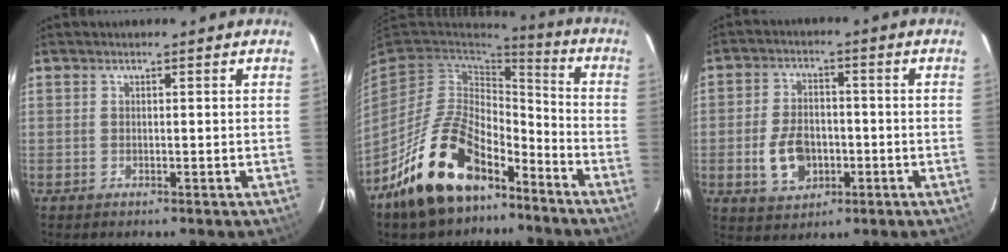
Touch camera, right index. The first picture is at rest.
{"total": 20.0, "force": [-13.0, 10.3, 11.3], "torque": [-0.229, 0.014, -0.207]}
{"total": 8.7, "force": [-2.4, 5.9, 6.0], "torque": [-0.127, 0.009, -0.031]}